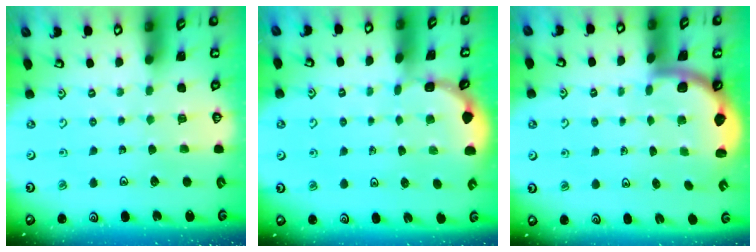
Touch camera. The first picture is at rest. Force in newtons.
{"total": 2.4, "press": 2.4, "slide": 0.3}
{"total": 1.7, "press": 1.7, "slide": 0.1}